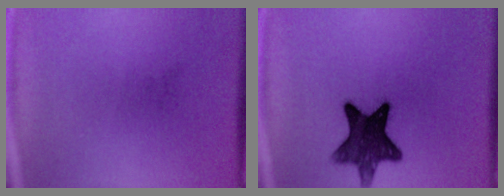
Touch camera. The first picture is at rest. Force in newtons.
{"total": 11.9}